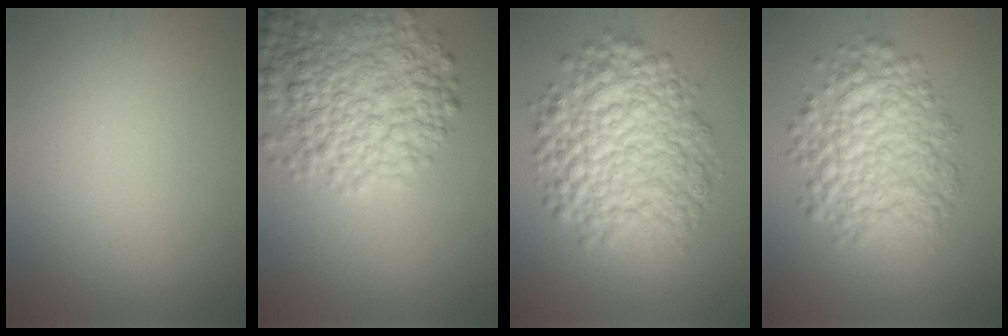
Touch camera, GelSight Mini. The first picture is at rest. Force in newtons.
{"total": 8.0, "press": 7.9, "slide": 0.5}
{"total": 9.5, "press": 9.5, "slide": 0.3}
{"total": 7.0, "press": 7.0, "slide": 0.2}